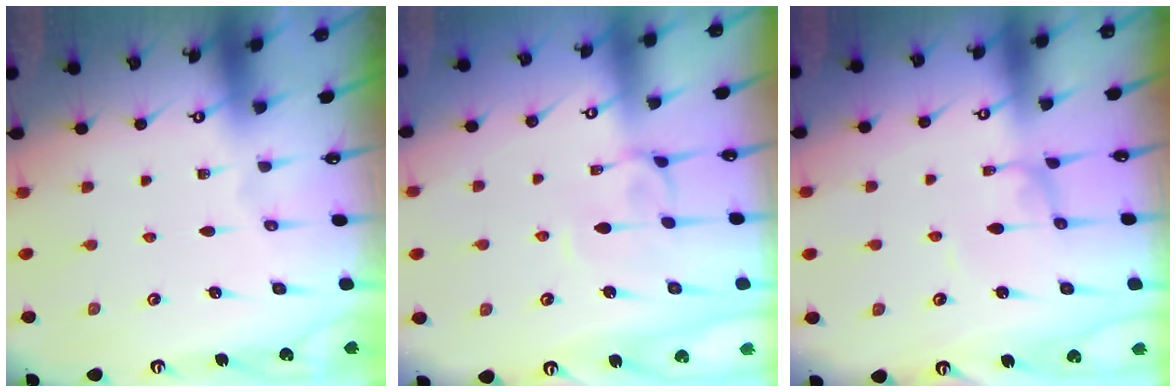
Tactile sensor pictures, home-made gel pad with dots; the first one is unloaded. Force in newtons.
{"total": 4.1, "press": 4.1, "slide": 0.2}
{"total": 1.9, "press": 1.9, "slide": 0.0}